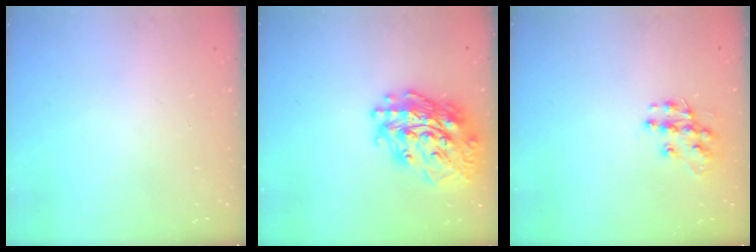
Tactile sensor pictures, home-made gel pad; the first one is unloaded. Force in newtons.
{"total": 23.0, "press": 22.8, "slide": 2.4}
{"total": 10.0, "press": 10.0, "slide": 0.6}